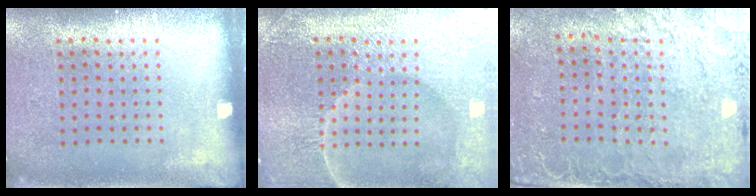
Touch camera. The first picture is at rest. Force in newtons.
{"total": 5.0, "press": 4.8, "slide": 1.7}
{"total": 2.6, "press": 2.4, "slide": 1.1}